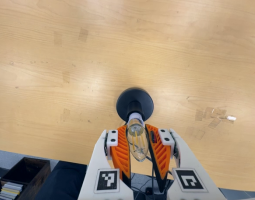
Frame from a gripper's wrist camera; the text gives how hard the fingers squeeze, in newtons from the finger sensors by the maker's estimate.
{"total": 20.2, "left": 21.3, "right": 19.1}